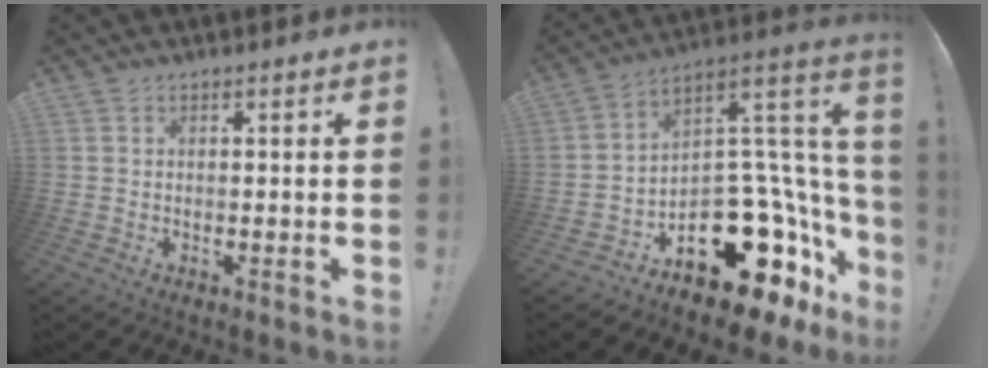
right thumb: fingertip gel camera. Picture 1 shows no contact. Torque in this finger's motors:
{"motor_torque": [2.70, 2.31, 1.23, -1.54, 0.38]}